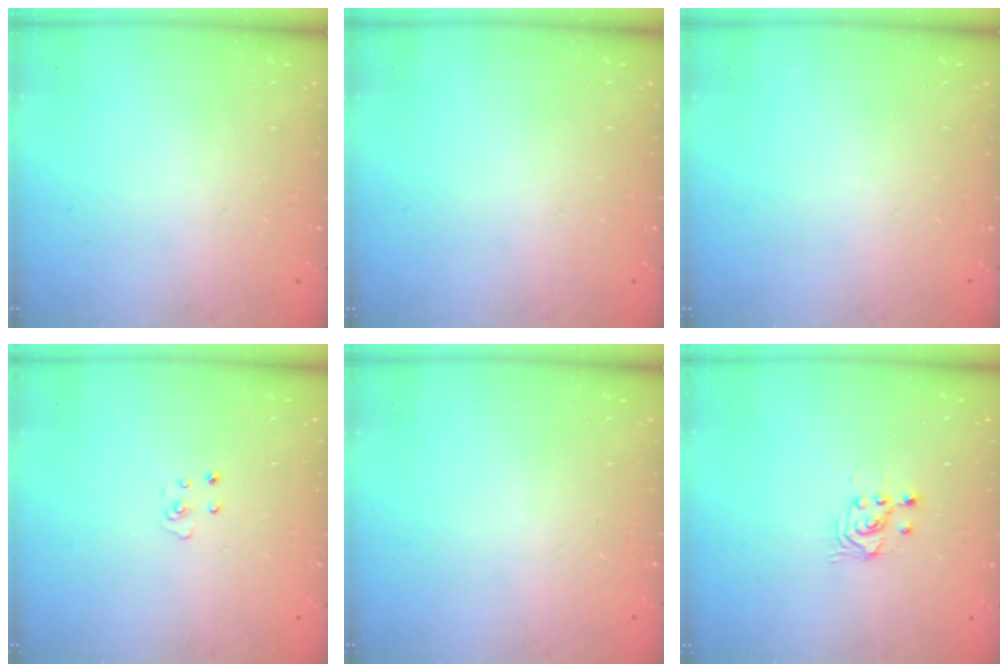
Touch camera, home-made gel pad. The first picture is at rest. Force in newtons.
{"total": 0.0}
{"total": 0.0}
{"total": 3.9, "press": 3.9, "slide": 0.3}
{"total": 0.0}
{"total": 2.6, "press": 2.5, "slide": 0.3}